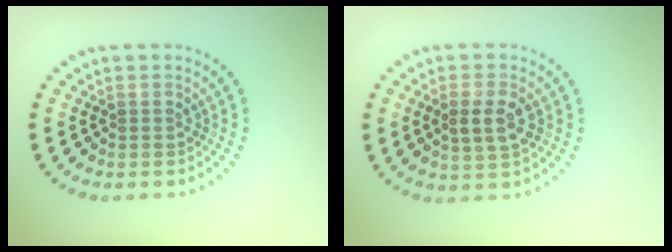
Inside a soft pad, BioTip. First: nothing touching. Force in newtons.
{"total": 2.7, "press": 2.7, "slide": 0.5}